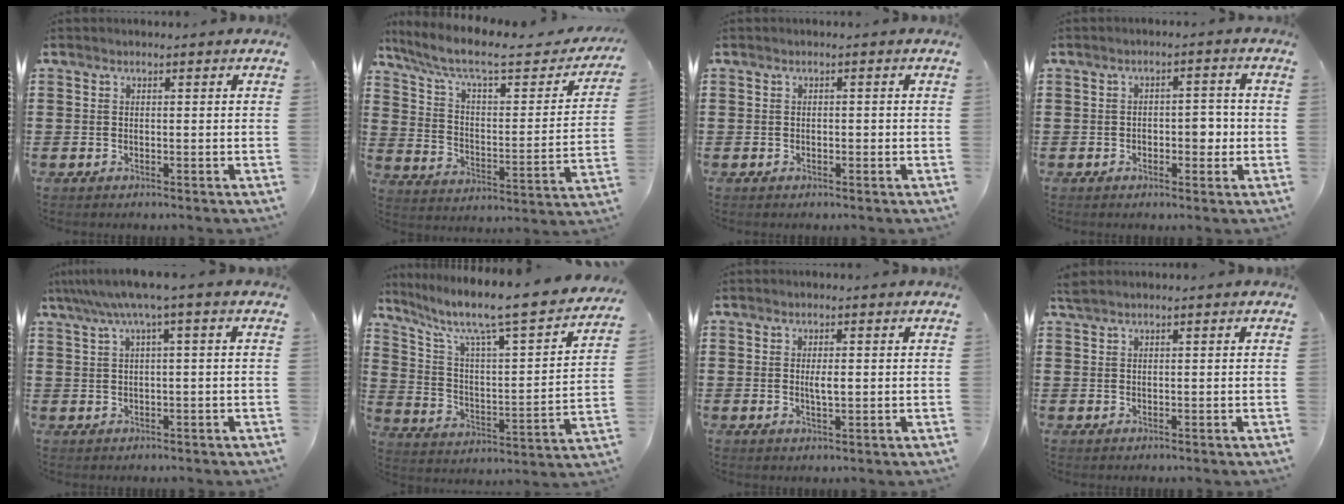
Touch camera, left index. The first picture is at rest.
{"total": 8.2, "force": [6.3, 1.6, 5.0], "torque": [-0.123, -0.041, 0.103]}
{"total": 0.7, "force": [-0.2, 0.4, 0.5], "torque": [-0.011, 0.000, -0.004]}
{"total": 3.6, "force": [-0.8, 2.0, 2.9], "torque": [-0.039, -0.001, -0.023]}
{"total": 4.4, "force": [1.4, -0.2, 4.1], "torque": [-0.081, -0.003, 0.021]}
{"total": 7.9, "force": [6.2, 0.8, 4.7], "torque": [-0.121, -0.051, 0.094]}
{"total": 2.2, "force": [0.1, 0.6, 2.1], "torque": [-0.040, -0.001, 0.001]}
{"total": 0.9, "force": [0.7, 0.1, 0.6], "torque": [-0.013, 0.001, 0.014]}